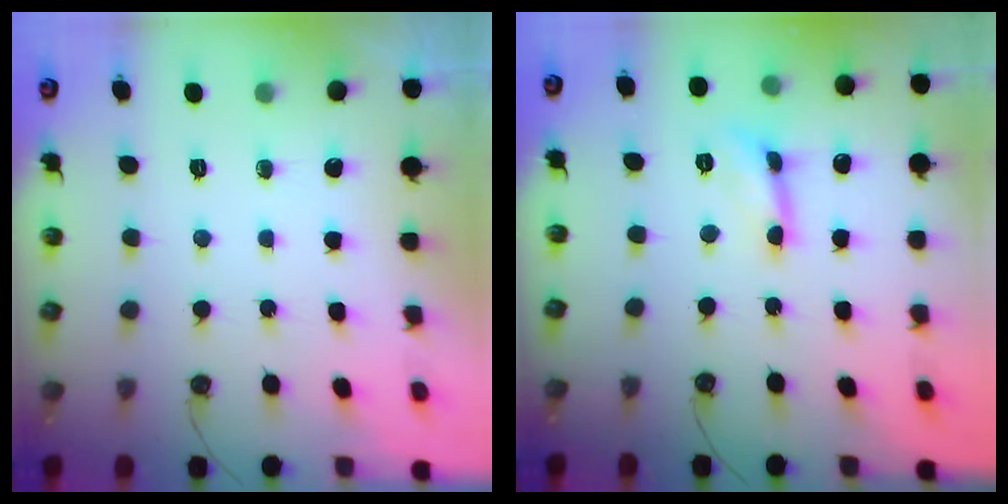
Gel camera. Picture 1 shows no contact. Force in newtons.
{"total": 0.9, "press": 0.8, "slide": 0.1}